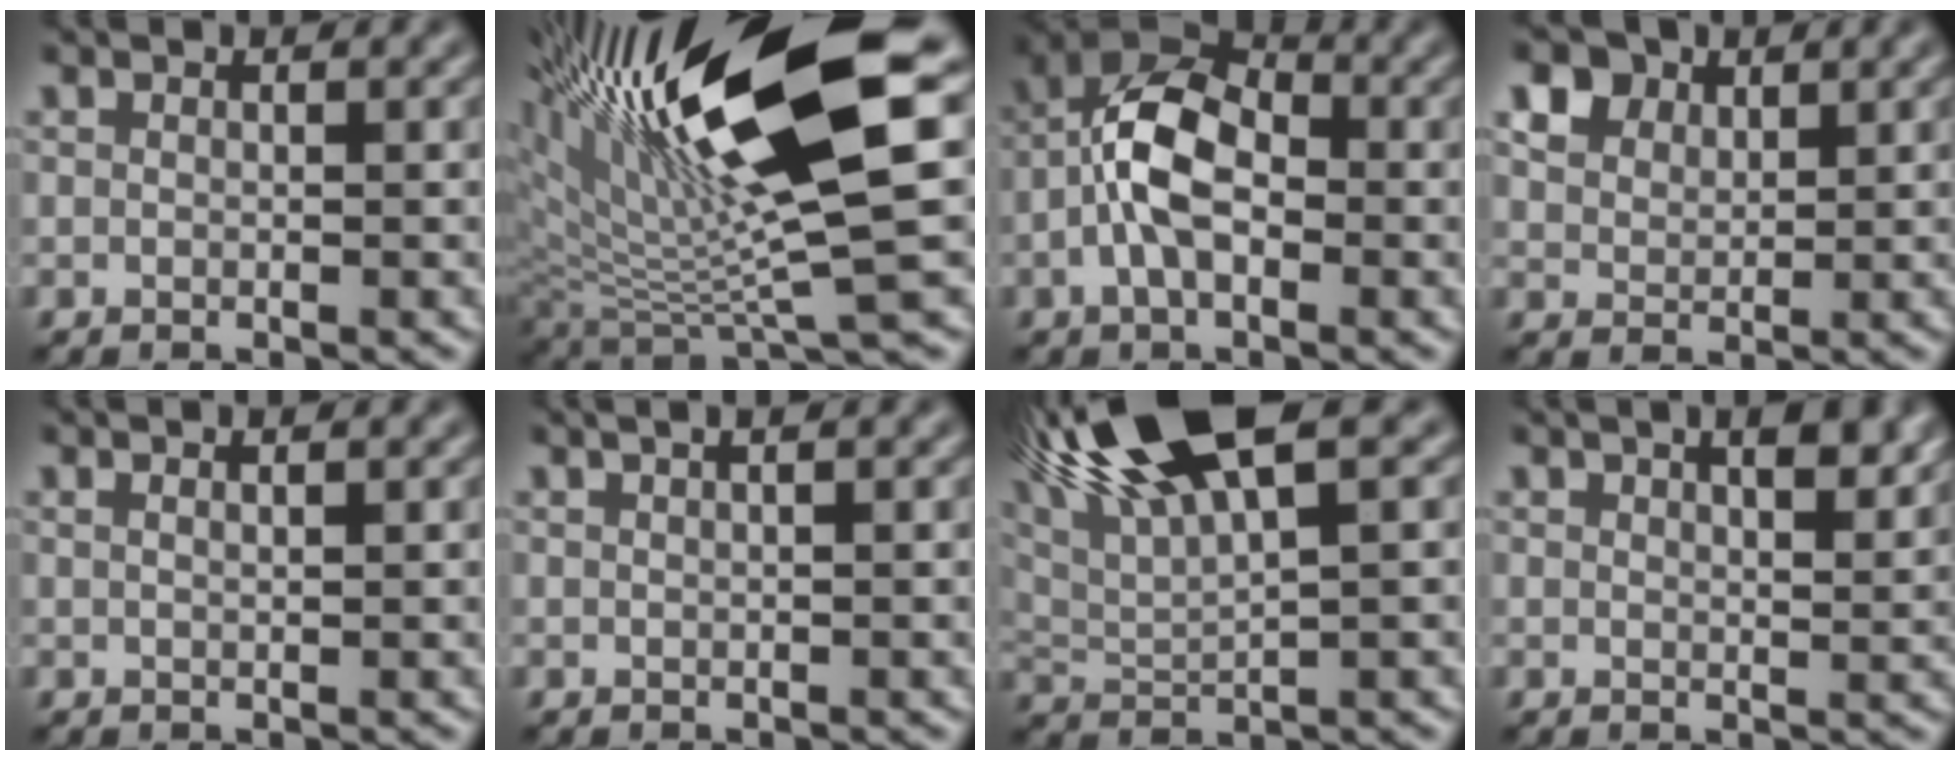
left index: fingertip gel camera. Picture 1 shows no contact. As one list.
[{"total": 15.1, "force": [6.3, 3.5, 13.2], "torque": [-0.234, 0.004, 0.117]}, {"total": 6.5, "force": [-1.3, 3.5, 5.3], "torque": [-0.108, 0.015, -0.033]}, {"total": 5.7, "force": [3.8, 3.4, 2.4], "torque": [-0.073, 0.006, 0.066]}, {"total": 1.1, "force": [0.6, 0.3, 0.8], "torque": [-0.005, -0.003, 0.006]}, {"total": 3.4, "force": [1.8, 1.7, 2.3], "torque": [-0.008, 0.015, -0.005]}, {"total": 11.8, "force": [6.6, 3.4, 9.2], "torque": [-0.175, 0.028, 0.112]}, {"total": 3.1, "force": [2.1, 0.9, 2.1], "torque": [-0.024, 0.002, 0.028]}]